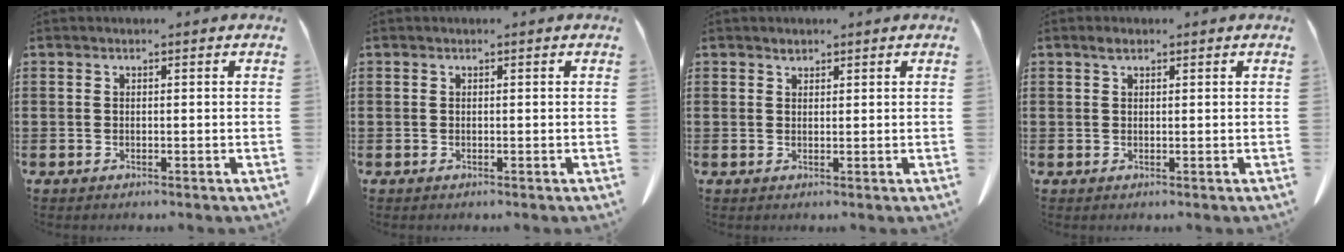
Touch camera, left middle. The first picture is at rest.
{"total": 0.0}
{"total": 1.0, "force": [0.9, 0.4, 0.3], "torque": [-0.007, -0.002, 0.018]}
{"total": 1.2, "force": [0.7, 0.6, 0.8], "torque": [-0.019, 0.003, 0.014]}